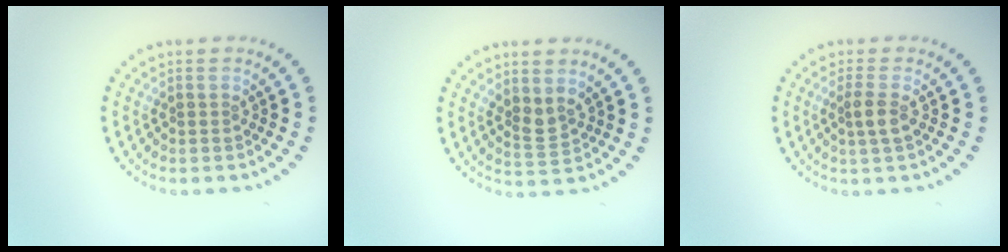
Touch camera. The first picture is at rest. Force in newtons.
{"total": 1.8, "press": 1.4, "slide": 1.2}
{"total": 1.8, "press": 1.4, "slide": 1.0}